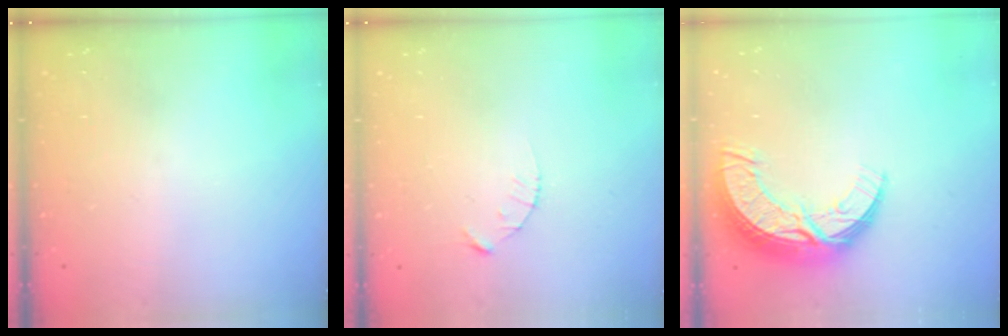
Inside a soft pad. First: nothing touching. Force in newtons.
{"total": 2.1, "press": 2.1, "slide": 0.3}
{"total": 13.0, "press": 12.9, "slide": 1.0}